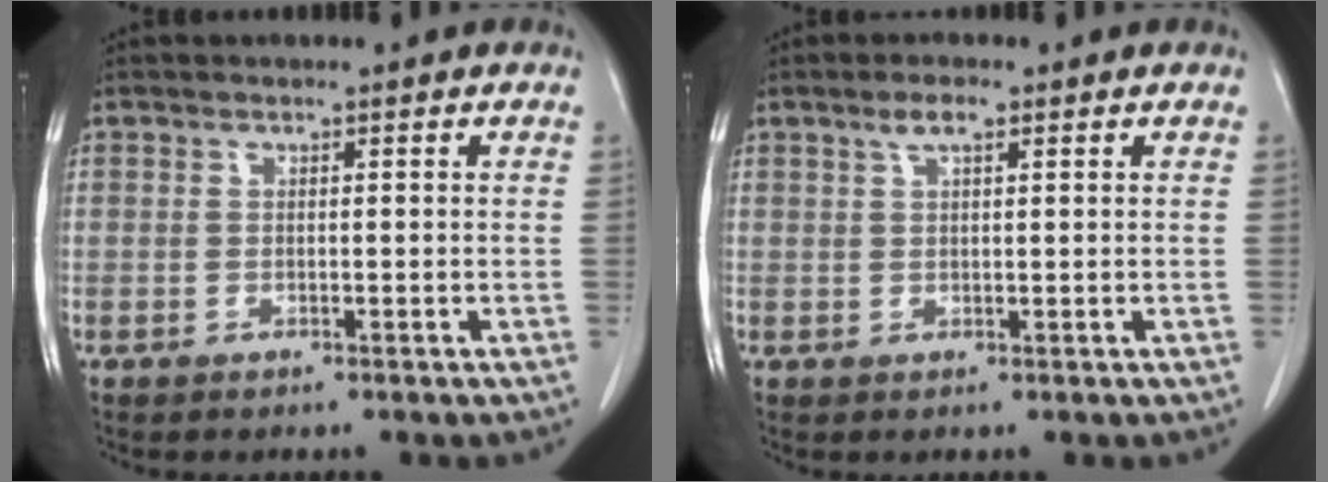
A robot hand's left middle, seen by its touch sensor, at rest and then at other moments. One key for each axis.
{"total": 2.4, "fx": 1.4, "fy": 0.5, "fz": 1.8, "tx": -0.040, "ty": 0.007, "tz": 0.027}